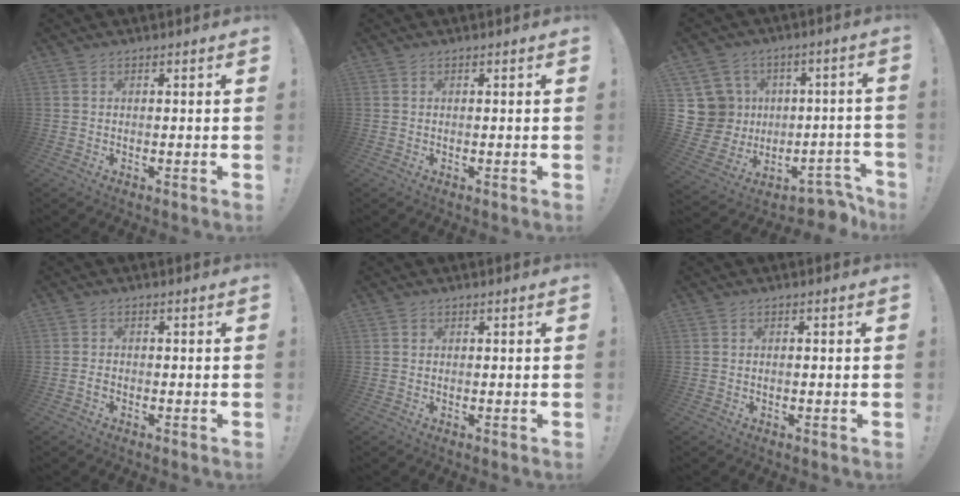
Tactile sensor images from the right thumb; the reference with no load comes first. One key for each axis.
{"total": 0.0}
{"total": 11.4, "fx": -1.3, "fy": 10.2, "fz": 4.8, "tx": -0.099, "ty": 0.011, "tz": 0.007}
{"total": 1.5, "fx": -1.1, "fy": 0.7, "fz": 0.7, "tx": -0.012, "ty": 0.004, "tz": -0.019}
{"total": 0.7, "fx": 0.2, "fy": 0.7, "fz": 0.2, "tx": 0.001, "ty": 0.001, "tz": 0.002}
{"total": 0.6, "fx": -0.4, "fy": 0.0, "fz": 0.5, "tx": -0.009, "ty": 0.000, "tz": -0.008}